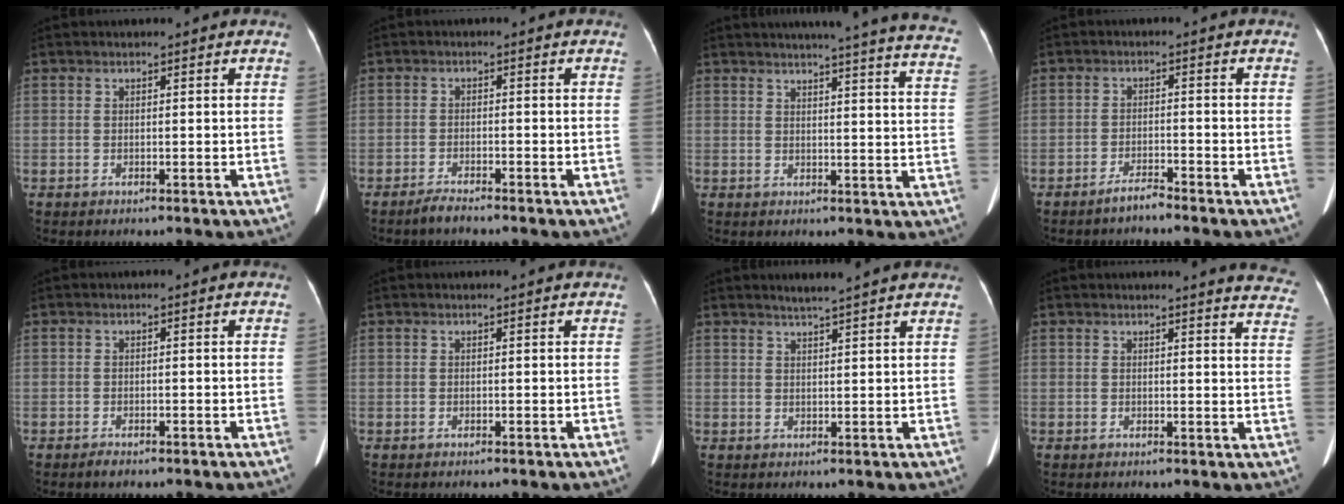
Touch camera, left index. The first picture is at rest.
{"total": 2.0, "force": [-1.9, 0.0, 0.7], "torque": [-0.024, -0.005, -0.034]}
{"total": 22.9, "force": [20.6, 0.4, 10.0], "torque": [-0.130, -0.069, 0.222]}
{"total": 2.4, "force": [-2.3, -0.1, 0.8], "torque": [-0.020, -0.006, -0.040]}
{"total": 1.1, "force": [-0.9, 0.3, 0.6], "torque": [-0.014, -0.002, -0.010]}
{"total": 1.1, "force": [1.1, -0.1, 0.3], "torque": [-0.009, 0.007, 0.014]}
{"total": 5.9, "force": [5.2, -0.4, 2.7], "torque": [-0.045, 0.014, 0.067]}
{"total": 9.9, "force": [9.7, 0.6, 2.0], "torque": [0.004, -0.071, 0.069]}